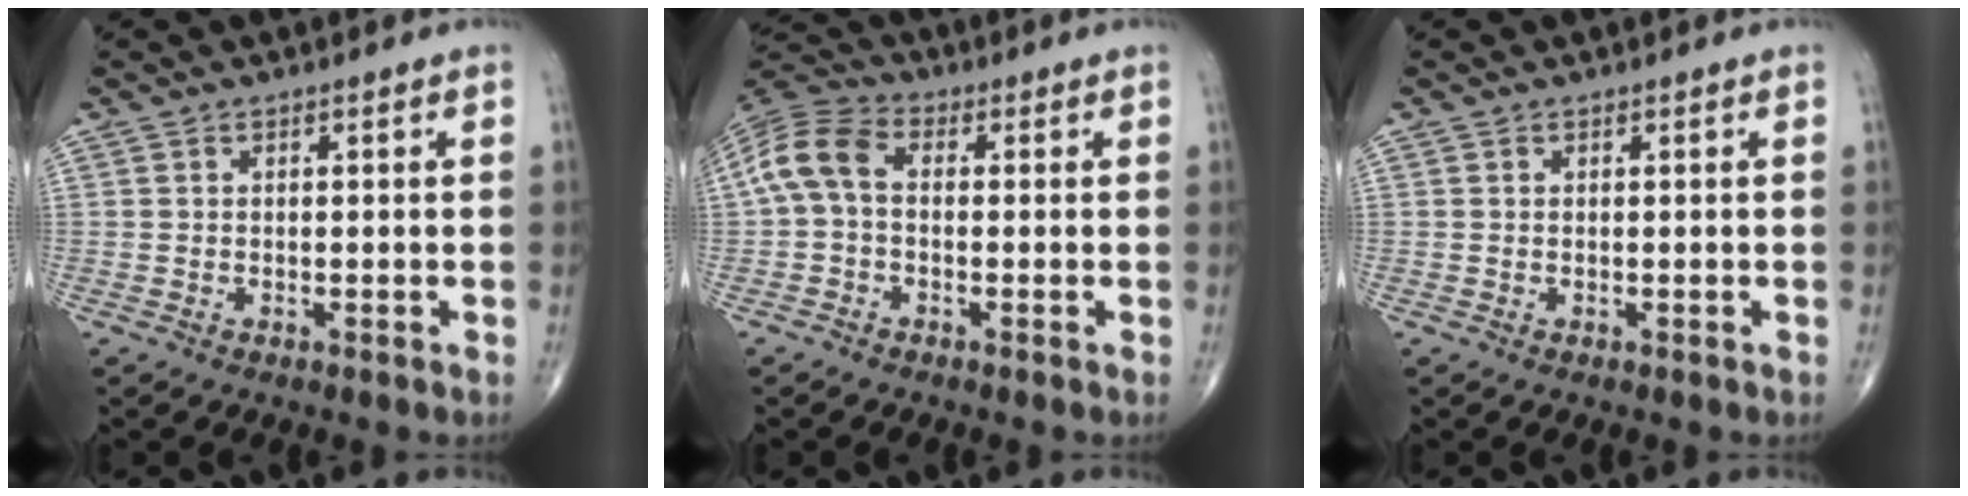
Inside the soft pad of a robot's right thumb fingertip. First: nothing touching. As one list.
[{"total": 8.4, "force": [0.0, 5.3, 6.4], "torque": [-0.132, 0.026, -0.014]}, {"total": 0.0}]